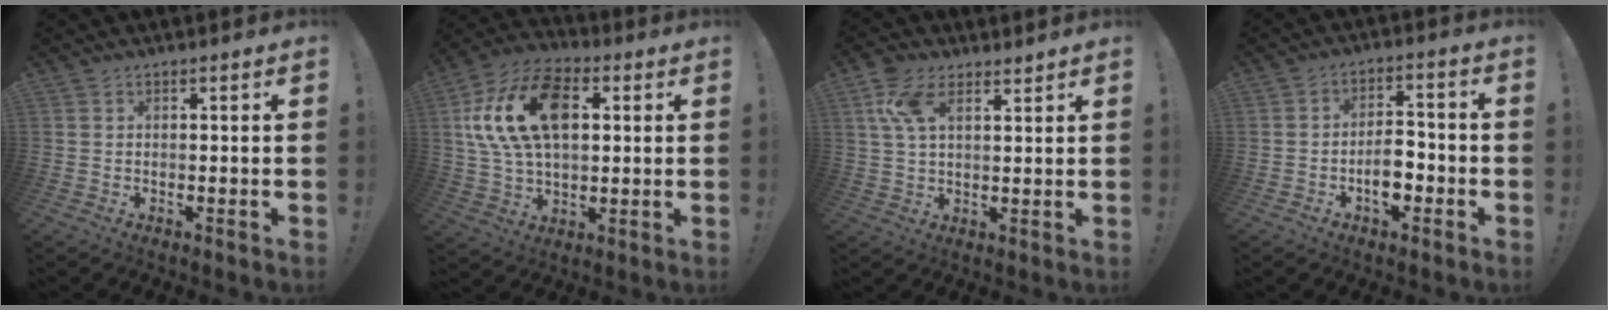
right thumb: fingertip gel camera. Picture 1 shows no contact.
{"total": 20.7, "force": [5.1, 13.0, 15.3], "torque": [-0.268, -0.001, 0.091]}
{"total": 8.9, "force": [5.0, 4.1, 6.1], "torque": [-0.117, -0.014, 0.094]}
{"total": 7.6, "force": [-2.8, 4.9, 5.1], "torque": [-0.079, 0.016, -0.050]}